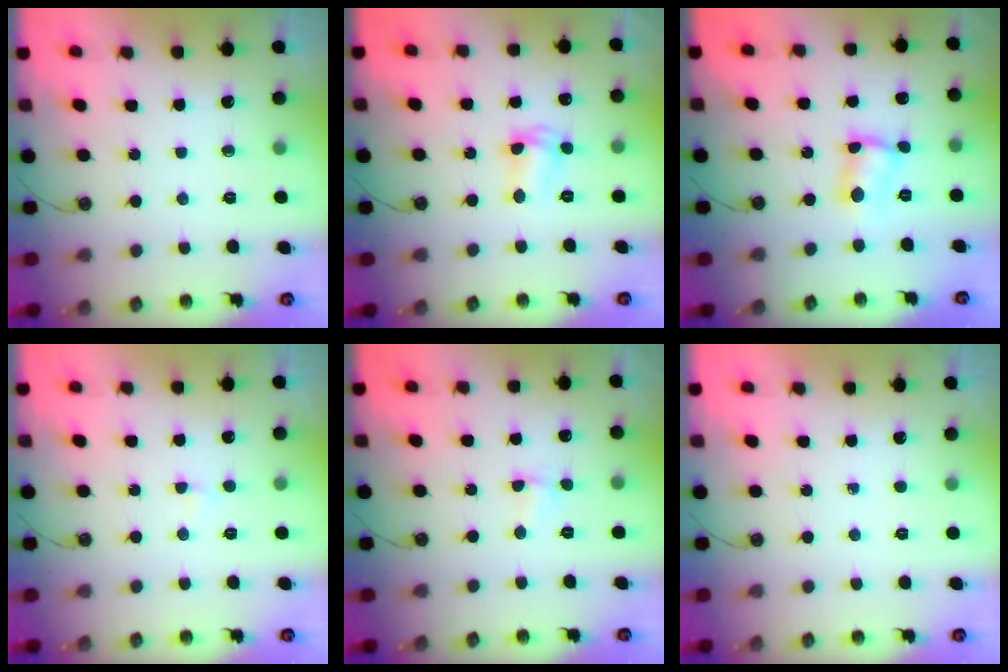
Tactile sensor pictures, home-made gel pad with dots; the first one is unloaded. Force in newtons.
{"total": 4.4, "press": 4.4, "slide": 0.4}
{"total": 4.8, "press": 4.8, "slide": 0.2}
{"total": 1.7, "press": 1.7, "slide": 0.3}
{"total": 2.8, "press": 1.1, "slide": 2.5}
{"total": 0.0}